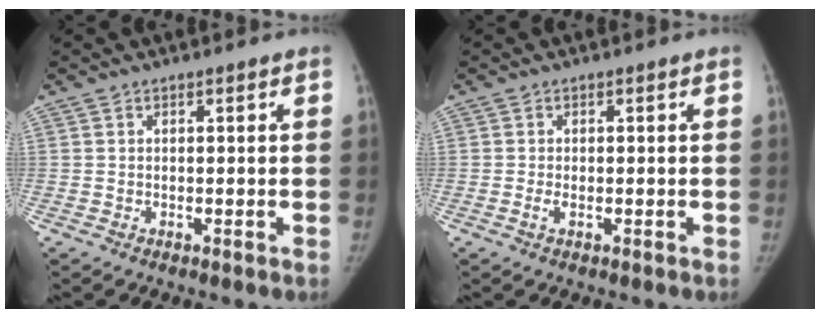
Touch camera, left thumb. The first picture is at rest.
{"total": 1.2, "force": [-0.3, 0.6, 1.0], "torque": [-0.025, 0.000, -0.007]}